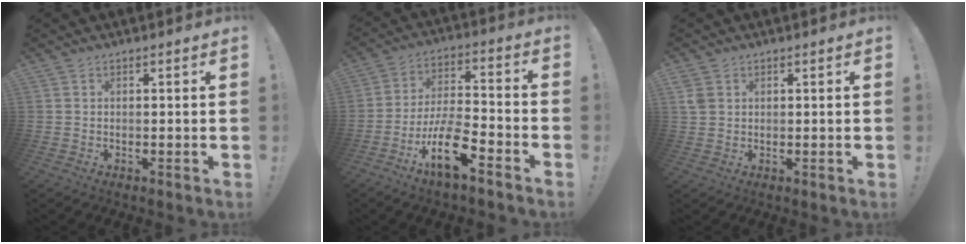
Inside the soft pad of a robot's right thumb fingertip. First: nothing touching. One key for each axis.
{"total": 10.1, "fx": -5.6, "fy": 2.5, "fz": 8.0, "tx": -0.140, "ty": 0.022, "tz": -0.095}
{"total": 3.3, "fx": 1.4, "fy": 2.6, "fz": 1.5, "tx": -0.029, "ty": 0.005, "tz": 0.030}